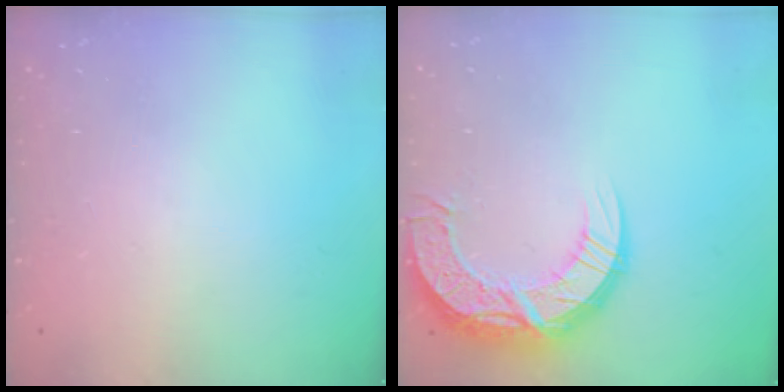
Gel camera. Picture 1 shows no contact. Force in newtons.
{"total": 15.3, "press": 15.3, "slide": 1.0}